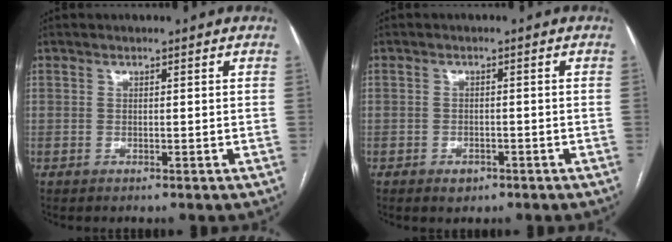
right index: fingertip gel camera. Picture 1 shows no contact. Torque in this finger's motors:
{"motor_torque": [0.34, -0.60, 0.09, 0.00]}